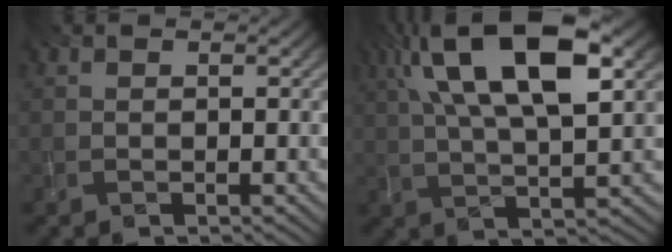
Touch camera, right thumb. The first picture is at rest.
{"total": 15.3, "force": [5.7, 5.9, 12.9], "torque": [-0.255, 0.020, 0.092]}